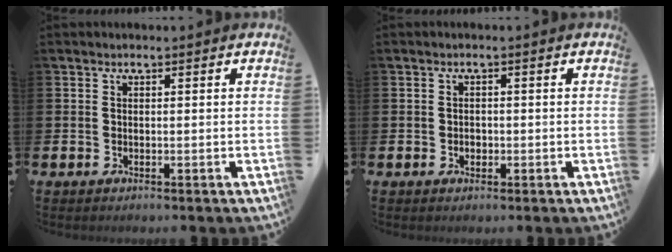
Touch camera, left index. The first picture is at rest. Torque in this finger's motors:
{"motor_torque": [0.03, 0.02, 0.00, 0.03]}